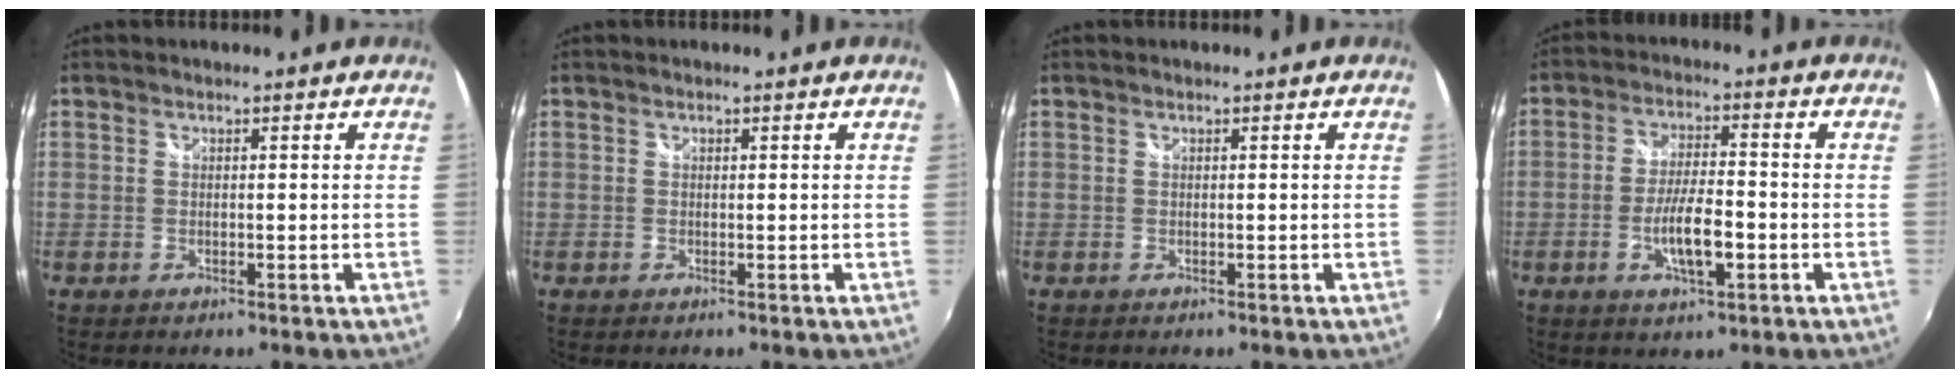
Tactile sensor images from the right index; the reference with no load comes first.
{"total": 0.0}
{"total": 0.0}
{"total": 8.0, "force": [-2.7, 2.1, 7.2], "torque": [-0.140, -0.004, -0.045]}